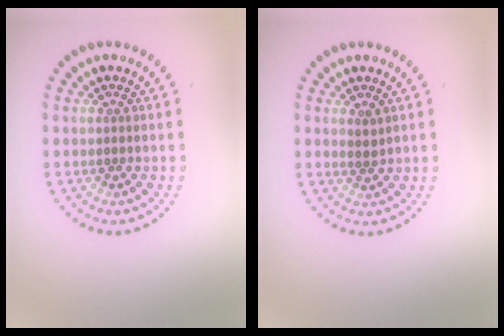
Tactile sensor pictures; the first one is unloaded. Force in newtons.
{"total": 0.7, "press": 0.5, "slide": 0.5}